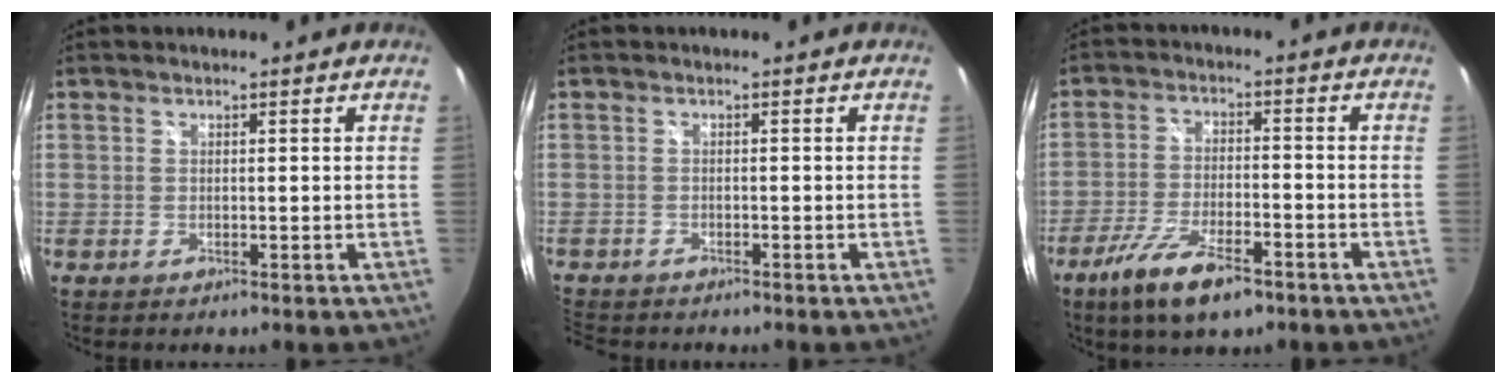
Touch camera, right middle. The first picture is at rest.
{"total": 4.1, "force": [-3.7, 1.2, 1.0], "torque": [-0.039, -0.018, -0.070]}
{"total": 10.7, "force": [-7.0, 3.2, 7.5], "torque": [-0.167, -0.022, -0.126]}